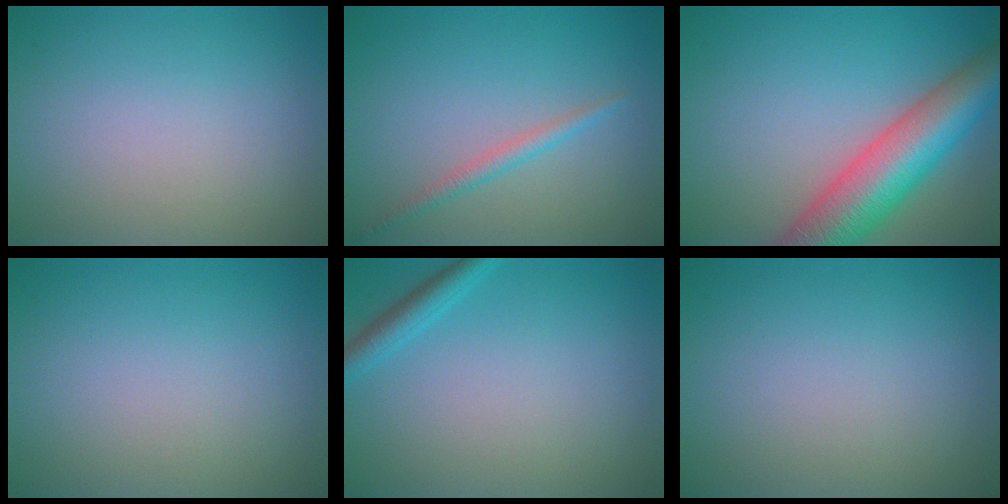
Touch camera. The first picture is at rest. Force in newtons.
{"total": 1.5, "press": 1.5, "slide": 0.1}
{"total": 9.8, "press": 9.8, "slide": 0.4}
{"total": 0.0}
{"total": 2.0, "press": 2.0, "slide": 0.2}
{"total": 0.0}